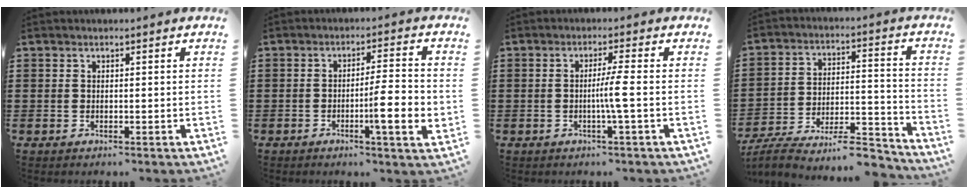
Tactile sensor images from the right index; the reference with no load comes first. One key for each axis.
{"total": 8.0, "fx": -1.9, "fy": 1.1, "fz": 7.7, "tx": -0.117, "ty": -0.006, "tz": -0.031}
{"total": 3.7, "fx": -0.6, "fy": -0.6, "fz": 3.6, "tx": -0.064, "ty": -0.007, "tz": -0.016}
{"total": 8.6, "fx": -7.5, "fy": 1.6, "fz": 3.8, "tx": -0.052, "ty": 0.014, "tz": -0.141}